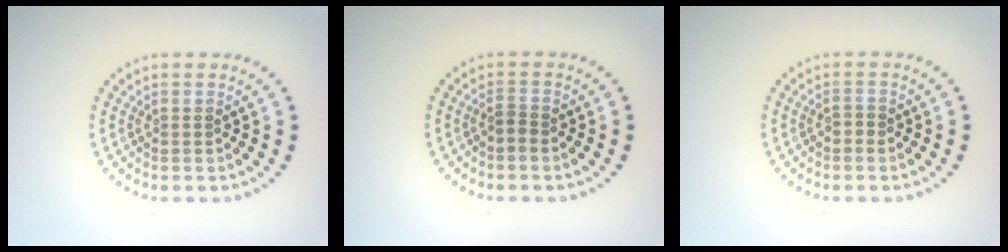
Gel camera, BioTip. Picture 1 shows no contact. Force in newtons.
{"total": 1.1, "press": 0.9, "slide": 0.7}
{"total": 0.7, "press": 0.6, "slide": 0.3}